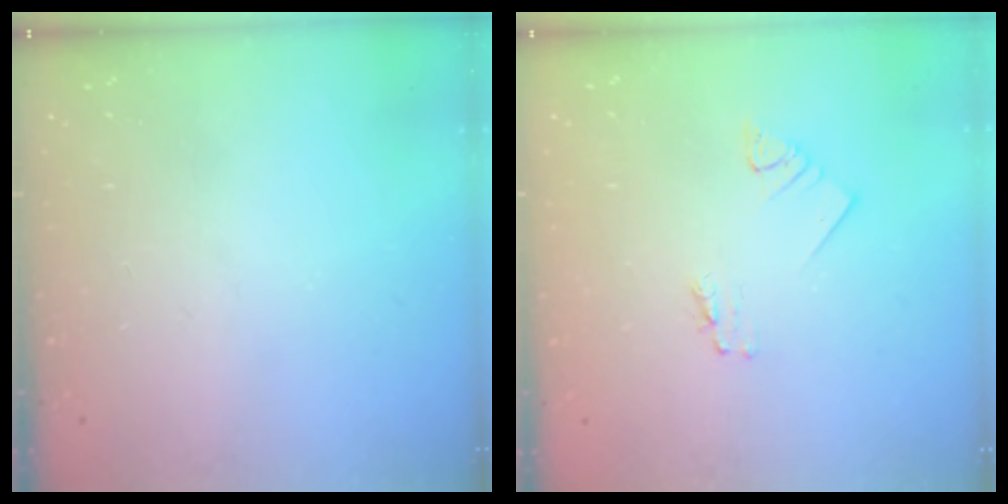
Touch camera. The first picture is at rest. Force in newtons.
{"total": 1.2, "press": 1.2, "slide": 0.1}